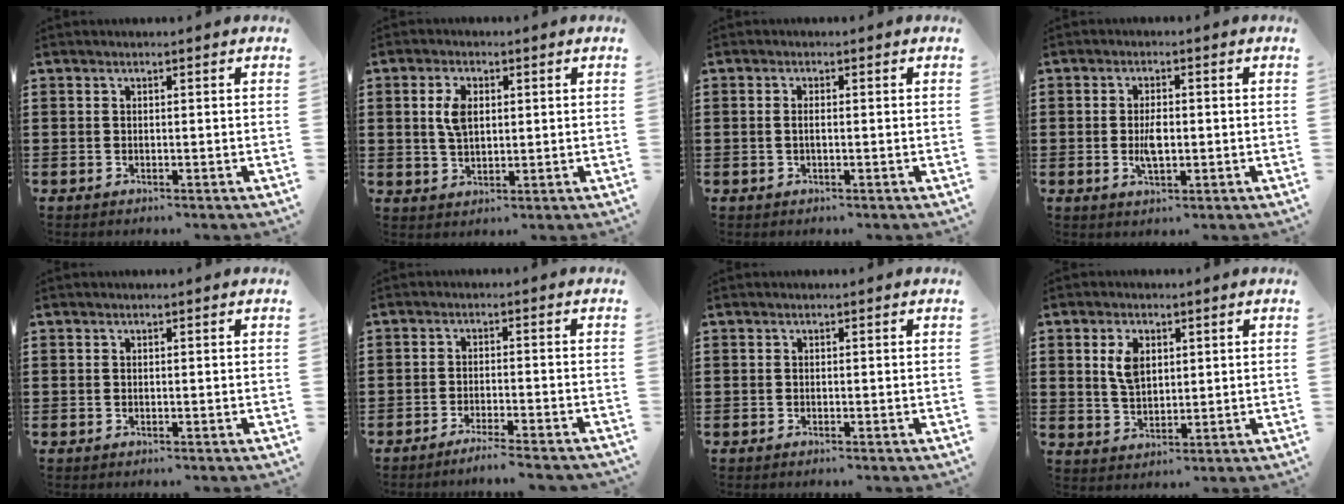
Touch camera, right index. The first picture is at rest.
{"total": 4.6, "force": [1.0, 2.5, 3.7], "torque": [-0.087, 0.008, 0.014]}
{"total": 1.2, "force": [-0.1, 0.4, 1.1], "torque": [-0.022, 0.000, -0.002]}
{"total": 3.7, "force": [-0.3, 1.7, 3.3], "torque": [-0.068, 0.001, -0.009]}
{"total": 0.0}
{"total": 2.9, "force": [-2.7, -0.5, 0.9], "torque": [-0.017, -0.001, -0.053]}
{"total": 0.0}
{"total": 5.0, "force": [1.5, 2.9, 3.7], "torque": [-0.083, 0.010, 0.025]}